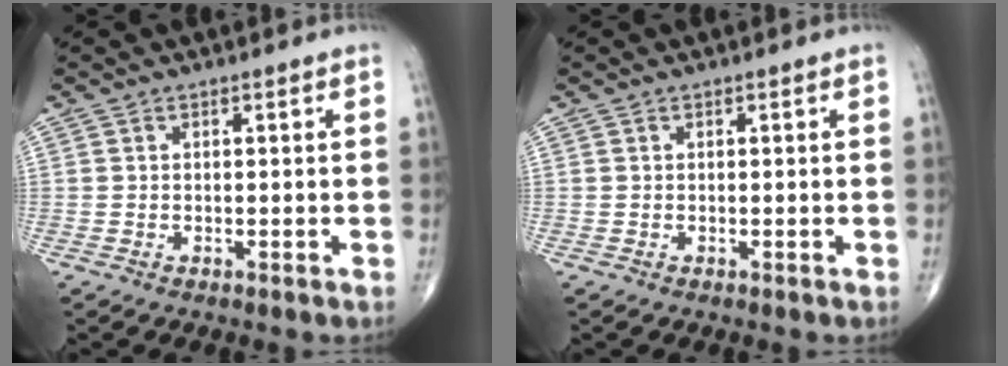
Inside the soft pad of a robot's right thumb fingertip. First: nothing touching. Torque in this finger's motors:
{"motor_torque": [-0.23, 0.23, -0.02, 0.00, 0.01]}